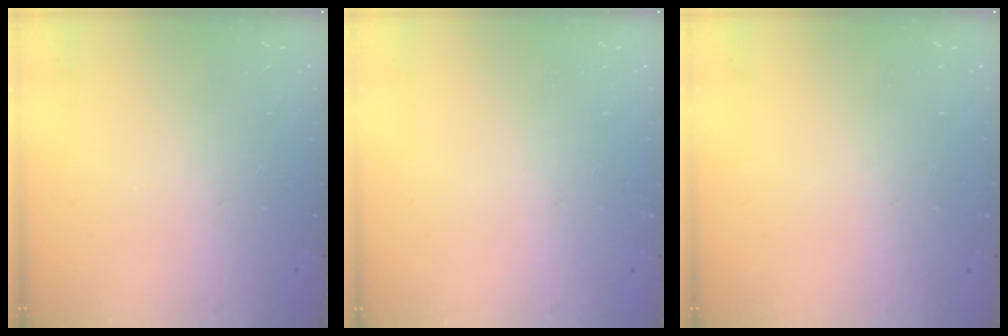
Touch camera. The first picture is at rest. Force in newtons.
{"total": 0.0}
{"total": 0.0}